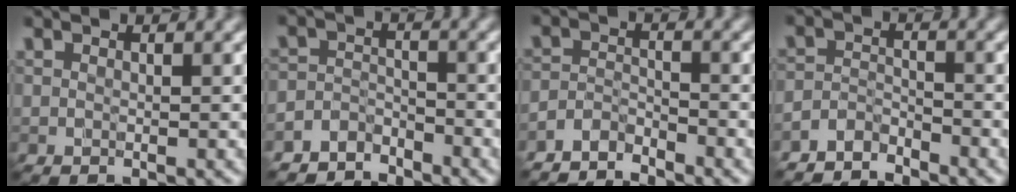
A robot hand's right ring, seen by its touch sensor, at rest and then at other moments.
{"total": 3.3, "force": [-3.1, 1.2, -0.1], "torque": [0.015, 0.004, -0.064]}
{"total": 2.7, "force": [-2.6, 0.3, 0.2], "torque": [-0.004, 0.000, -0.060]}
{"total": 2.9, "force": [-2.8, 0.6, 0.2], "torque": [-0.002, 0.001, -0.064]}